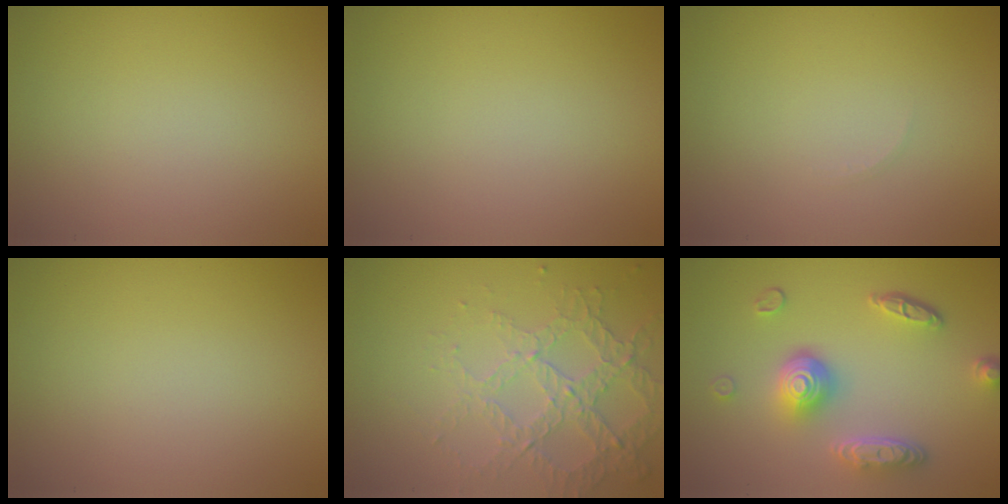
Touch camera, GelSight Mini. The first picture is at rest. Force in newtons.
{"total": 0.0}
{"total": 0.6, "press": 0.6, "slide": 0.1}
{"total": 0.0}
{"total": 4.3, "press": 3.0, "slide": 3.0}
{"total": 5.1, "press": 3.8, "slide": 3.4}